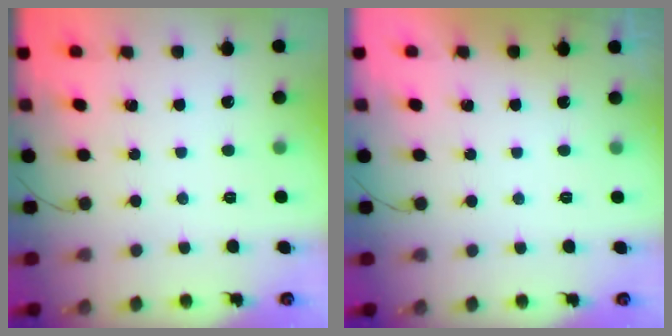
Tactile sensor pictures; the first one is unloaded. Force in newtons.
{"total": 0.0}